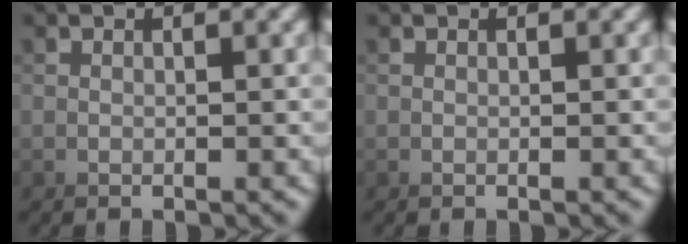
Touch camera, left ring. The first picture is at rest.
{"total": 0.0}